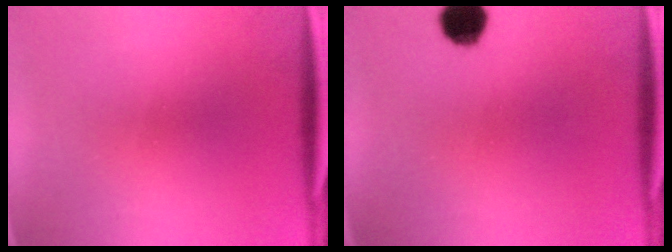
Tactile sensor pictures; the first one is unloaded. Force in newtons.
{"total": 6.5}